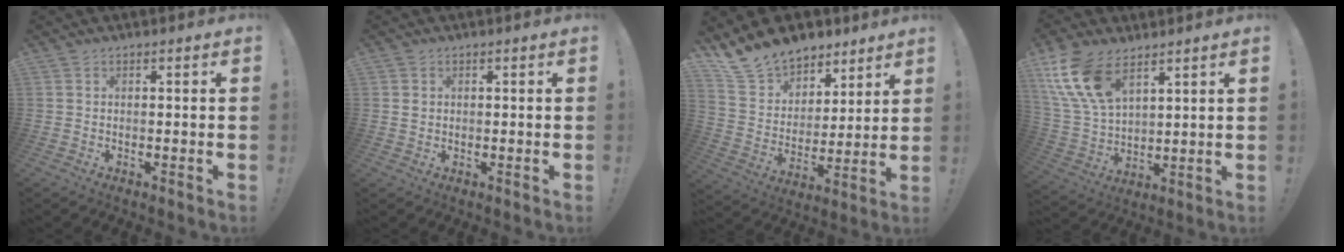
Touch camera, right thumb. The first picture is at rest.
{"total": 1.3, "force": [0.6, 1.1, 0.2], "torque": [0.004, 0.001, 0.009]}
{"total": 15.0, "force": [12.2, 8.2, 3.1], "torque": [-0.071, -0.091, 0.233]}
{"total": 15.2, "force": [9.0, 8.1, 9.2], "torque": [-0.205, -0.043, 0.170]}